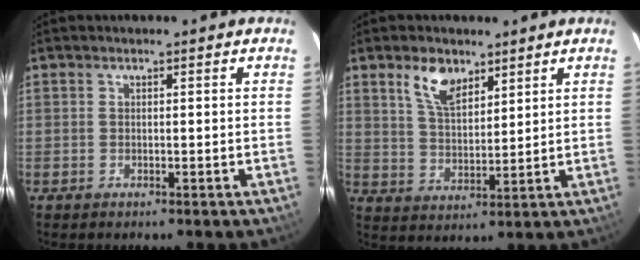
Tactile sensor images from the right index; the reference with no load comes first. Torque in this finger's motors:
{"motor_torque": [0.20, 0.14, 0.16, 0.04]}